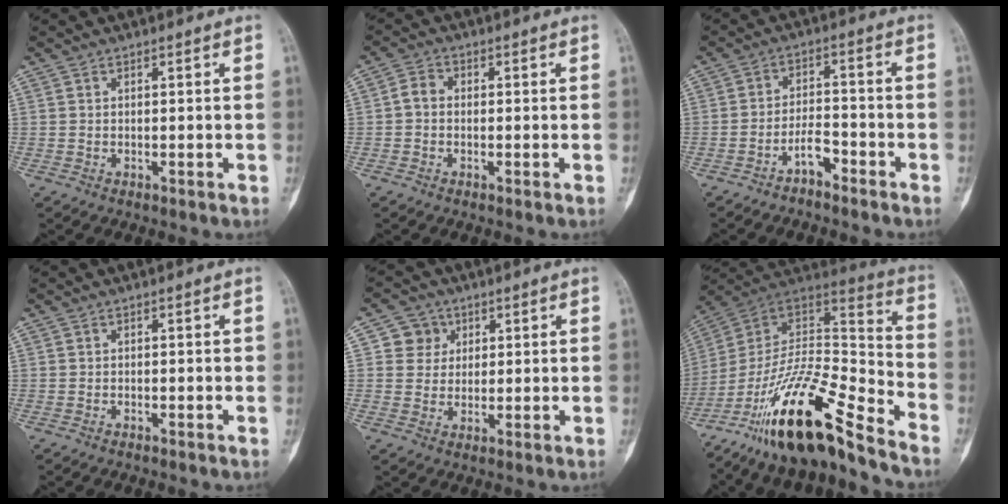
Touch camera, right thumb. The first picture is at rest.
{"total": 2.8, "force": [-0.3, 2.2, 1.7], "torque": [-0.026, 0.009, -0.017]}
{"total": 4.3, "force": [-3.2, 1.5, 2.4], "torque": [-0.040, 0.035, -0.061]}
{"total": 0.5, "force": [-0.2, 0.2, 0.4], "torque": [-0.001, 0.003, -0.009]}
{"total": 5.0, "force": [1.6, 4.7, 0.7], "torque": [0.018, 0.001, 0.022]}
{"total": 24.1, "force": [-17.1, 5.6, 15.9], "torque": [-0.290, 0.084, -0.302]}